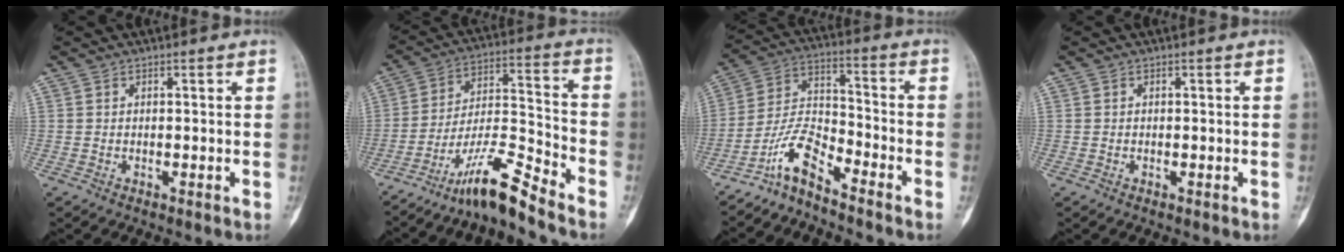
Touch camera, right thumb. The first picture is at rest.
{"total": 11.2, "force": [-9.5, 0.3, 6.0], "torque": [-0.116, 0.085, -0.174]}
{"total": 8.0, "force": [-6.6, 2.1, 4.2], "torque": [-0.085, 0.073, -0.137]}
{"total": 0.0}